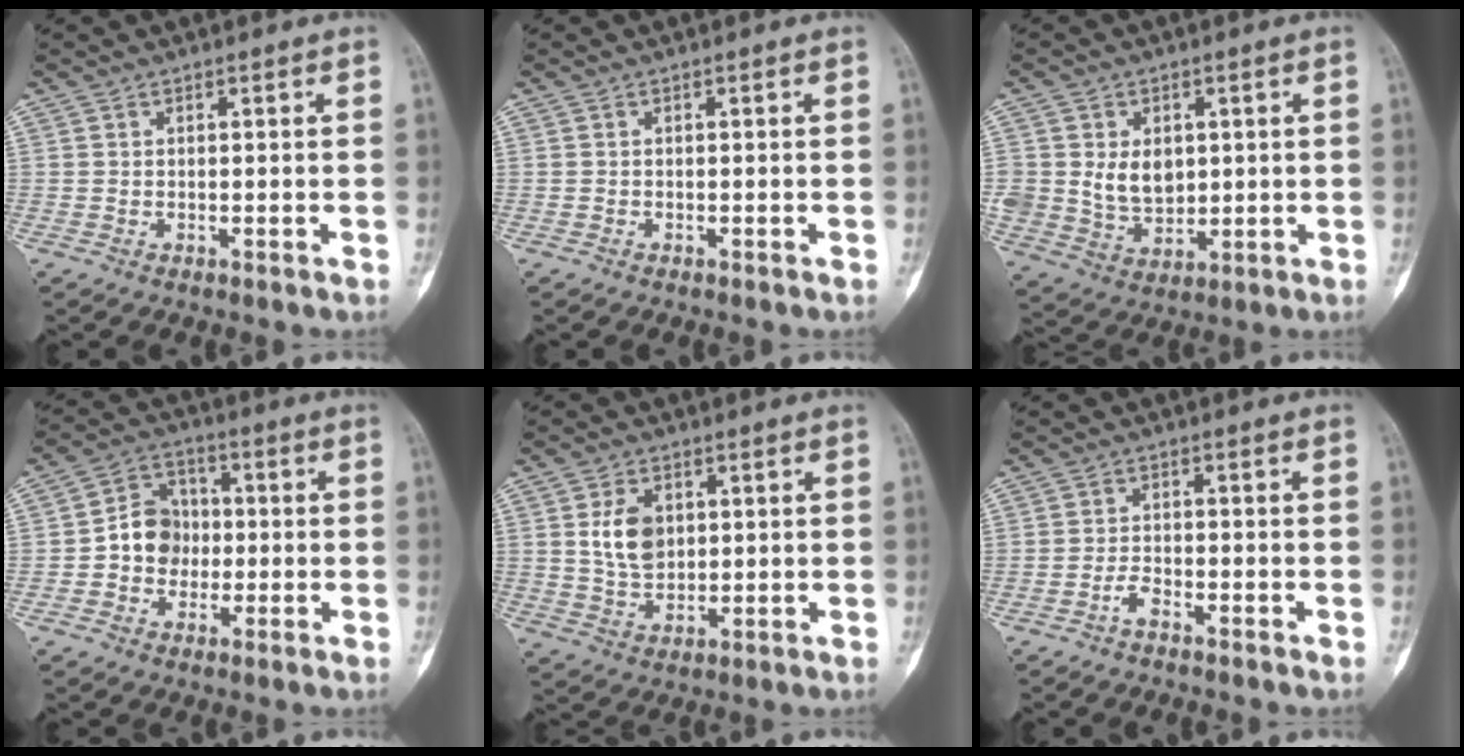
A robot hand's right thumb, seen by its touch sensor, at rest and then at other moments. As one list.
[{"total": 0.0}, {"total": 8.5, "force": [1.4, 6.6, 5.2], "torque": [-0.062, -0.013, 0.040]}, {"total": 7.6, "force": [-0.9, 6.7, 3.6], "torque": [-0.026, 0.024, -0.028]}, {"total": 7.4, "force": [1.7, 5.1, 5.1], "torque": [-0.076, -0.011, 0.035]}, {"total": 2.2, "force": [-1.7, 0.6, 1.2], "torque": [-0.027, 0.011, -0.035]}]